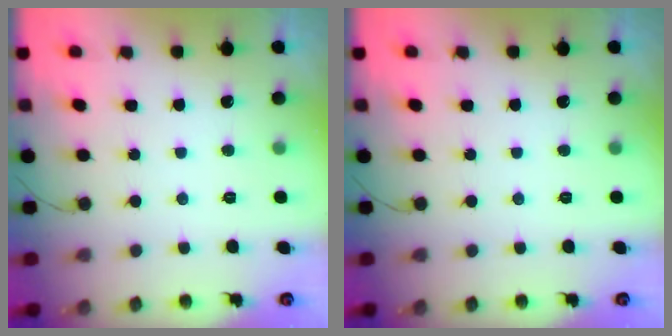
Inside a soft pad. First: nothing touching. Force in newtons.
{"total": 0.0}